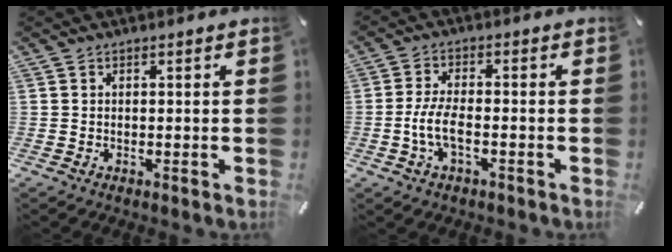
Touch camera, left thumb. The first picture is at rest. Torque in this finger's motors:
{"motor_torque": [0.10, 0.08, 0.50, 0.43, 0.16]}